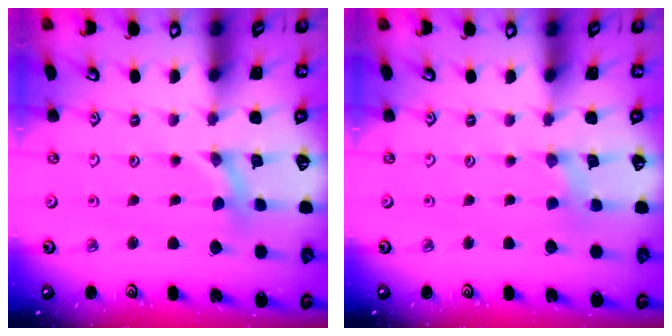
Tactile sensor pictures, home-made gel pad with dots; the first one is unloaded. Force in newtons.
{"total": 1.0, "press": 1.0, "slide": 0.2}